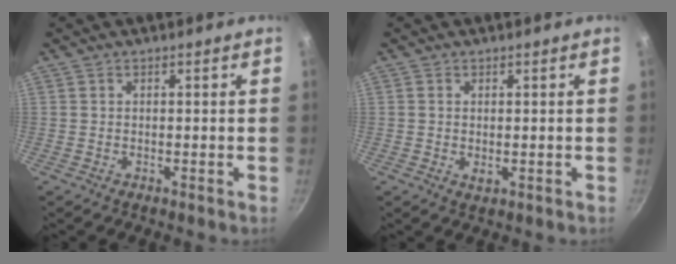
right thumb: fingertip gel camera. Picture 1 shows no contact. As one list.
[{"total": 1.6, "force": [0.0, 1.0, 1.3], "torque": [-0.021, -0.003, 0.001]}]